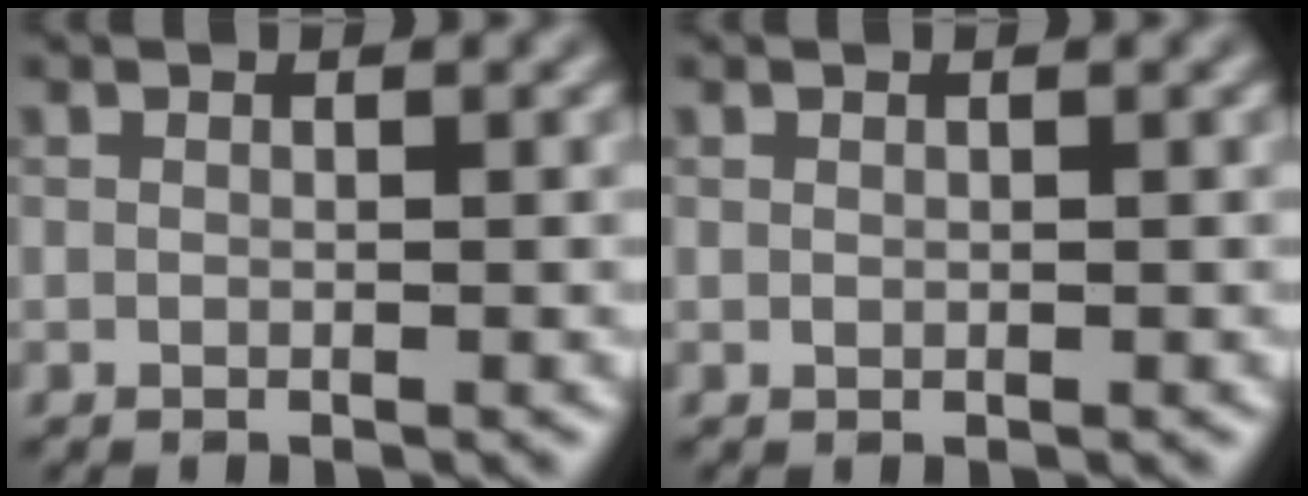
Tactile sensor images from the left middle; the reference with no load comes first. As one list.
[{"total": 0.0}]